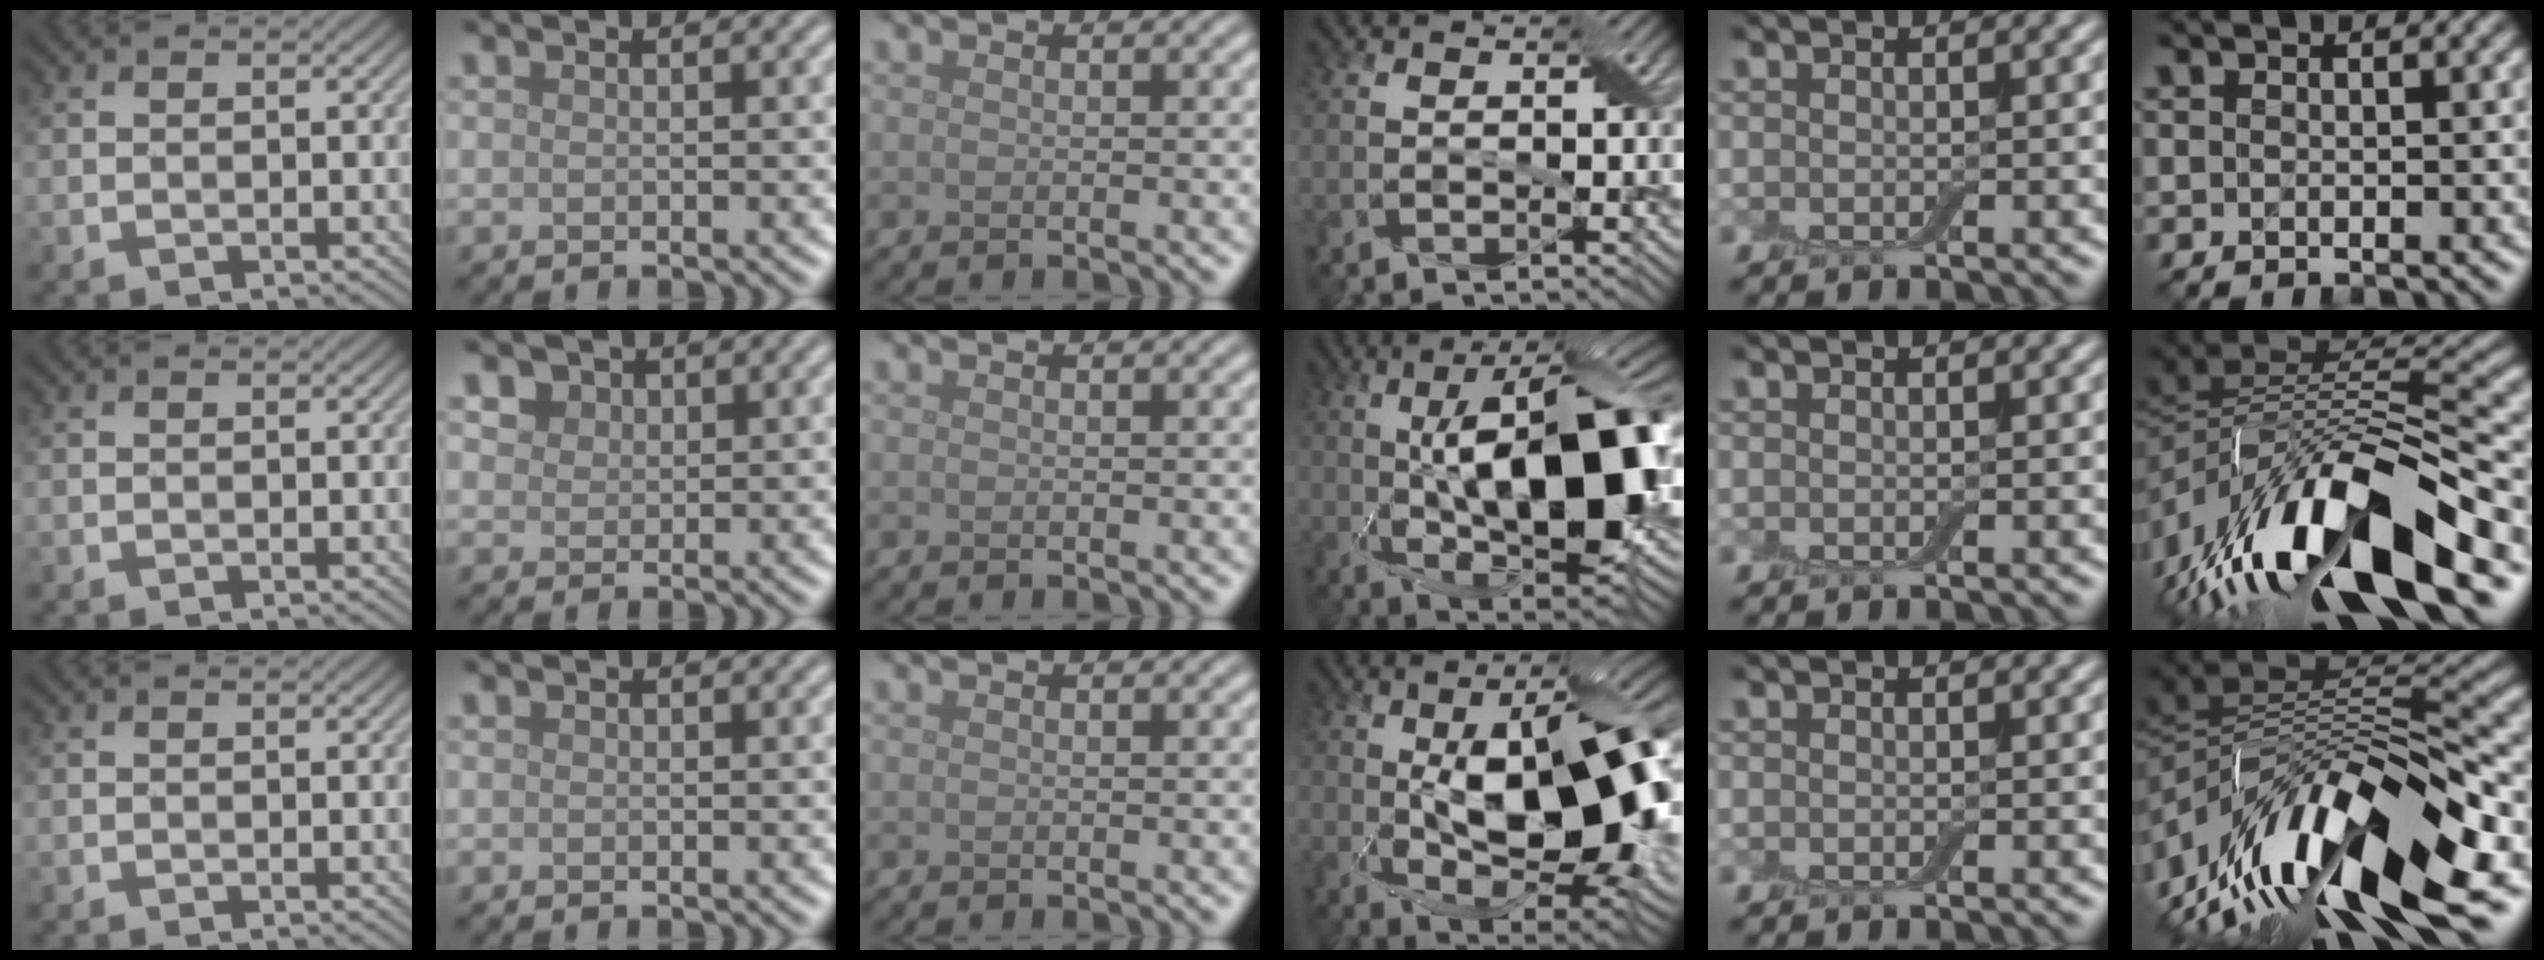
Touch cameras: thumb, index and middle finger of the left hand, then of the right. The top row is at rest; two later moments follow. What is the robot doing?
{"motion": "close", "object": "airpods case & airpods"}